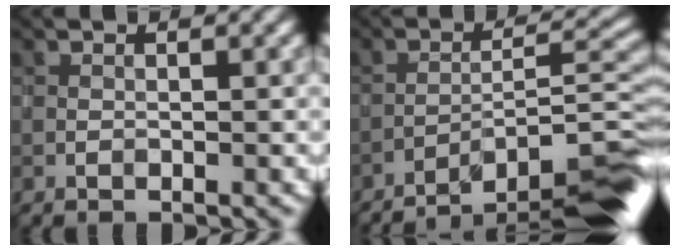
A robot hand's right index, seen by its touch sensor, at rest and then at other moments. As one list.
[{"total": 10.7, "force": [-8.6, 1.7, 6.0], "torque": [-0.076, 0.012, -0.117]}]